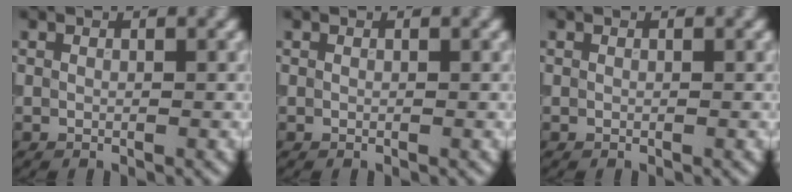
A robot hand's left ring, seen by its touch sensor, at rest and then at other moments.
{"total": 0.0}
{"total": 0.0}